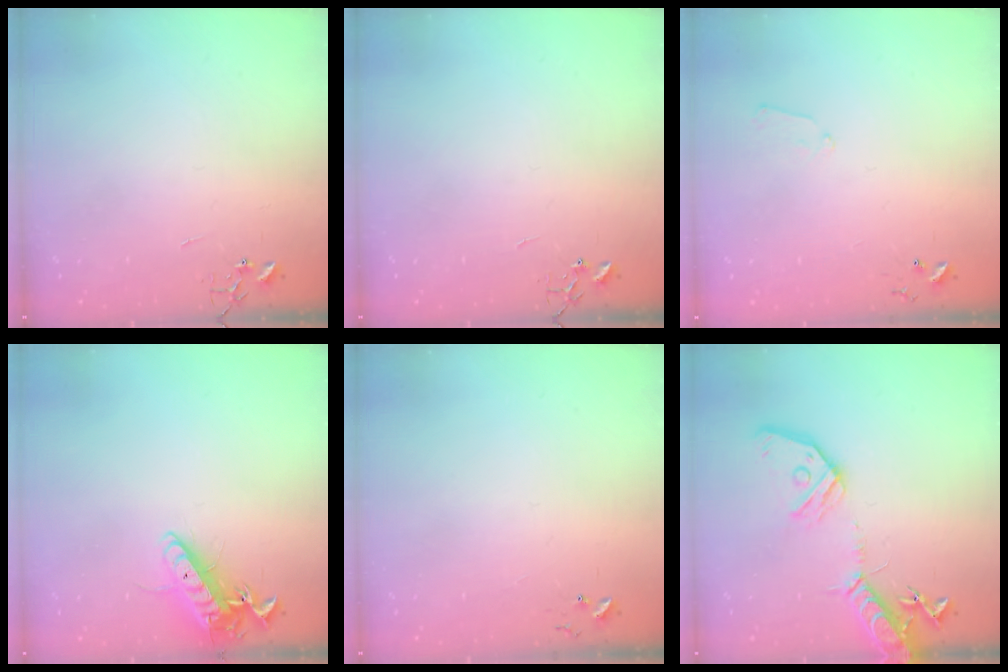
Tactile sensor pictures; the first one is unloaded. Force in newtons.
{"total": 0.0}
{"total": 6.0, "press": 6.0, "slide": 0.6}
{"total": 13.9, "press": 13.9, "slide": 1.3}
{"total": 4.7, "press": 4.7, "slide": 0.4}
{"total": 16.6, "press": 16.2, "slide": 3.2}